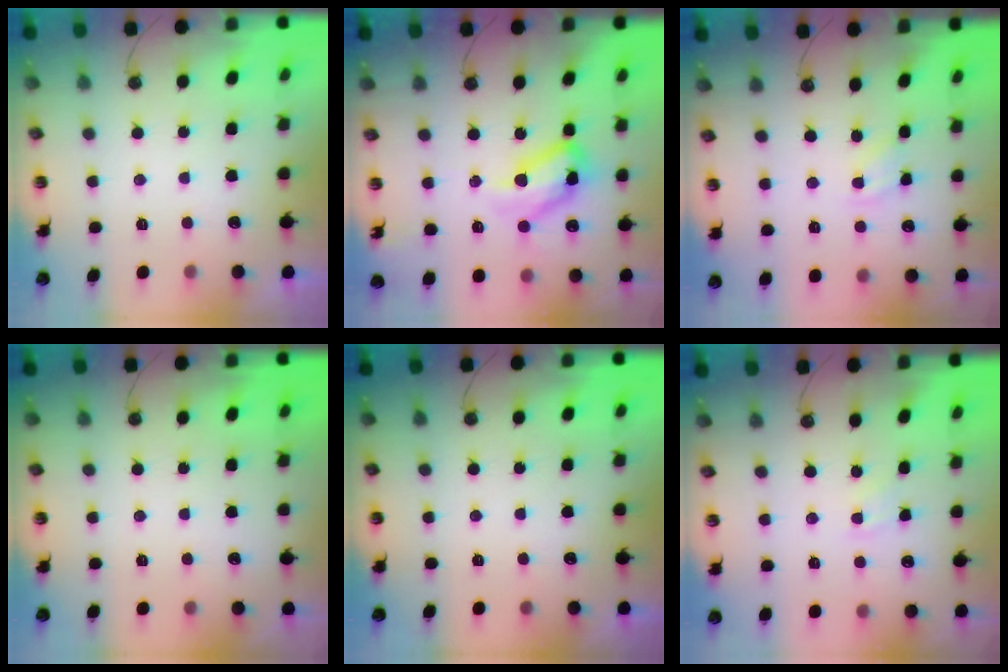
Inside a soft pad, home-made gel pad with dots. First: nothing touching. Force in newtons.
{"total": 16.4, "press": 16.4, "slide": 1.5}
{"total": 2.6, "press": 2.6, "slide": 0.4}
{"total": 0.0}
{"total": 0.0}
{"total": 4.2, "press": 4.1, "slide": 0.6}